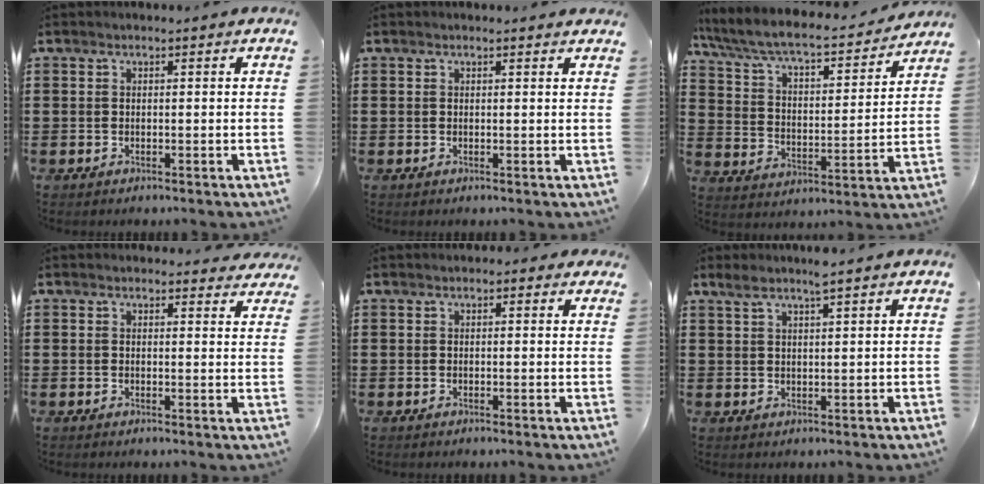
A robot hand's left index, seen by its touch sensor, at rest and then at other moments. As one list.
[{"total": 0.5, "force": [0.4, 0.0, 0.3], "torque": [-0.008, 0.000, 0.009]}, {"total": 6.6, "force": [6.0, 0.7, 2.7], "torque": [-0.081, -0.042, 0.094]}, {"total": 1.9, "force": [1.8, 0.4, 0.2], "torque": [-0.001, -0.003, 0.034]}, {"total": 0.8, "force": [0.5, 0.5, 0.5], "torque": [-0.011, 0.007, 0.007]}, {"total": 3.3, "force": [2.5, 0.2, 2.2], "torque": [-0.047, 0.003, 0.044]}]